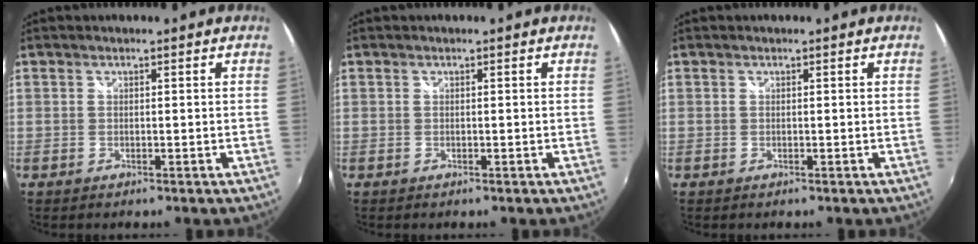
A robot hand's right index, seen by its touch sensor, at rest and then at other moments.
{"total": 0.0}
{"total": 0.0}